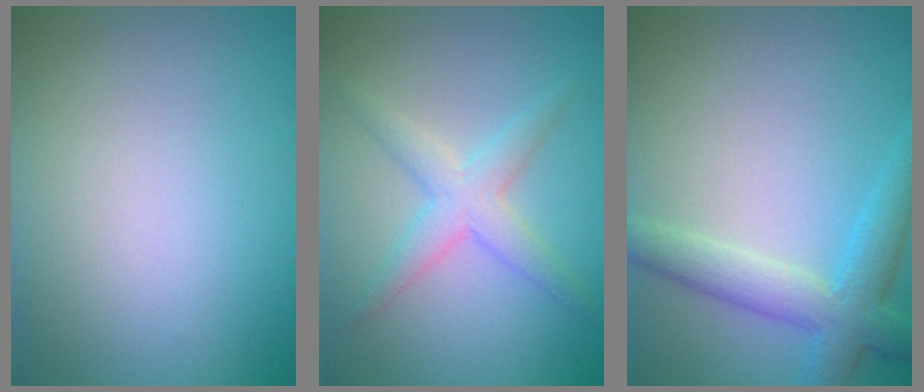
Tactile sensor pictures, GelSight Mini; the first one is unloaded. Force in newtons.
{"total": 2.8, "press": 2.8, "slide": 0.1}
{"total": 4.4, "press": 4.4, "slide": 0.2}